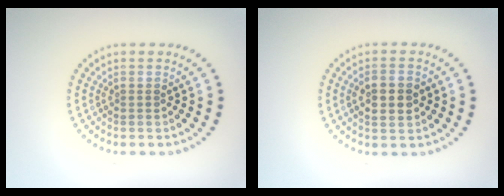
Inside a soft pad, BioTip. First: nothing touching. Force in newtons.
{"total": 2.9, "press": 2.9, "slide": 0.1}